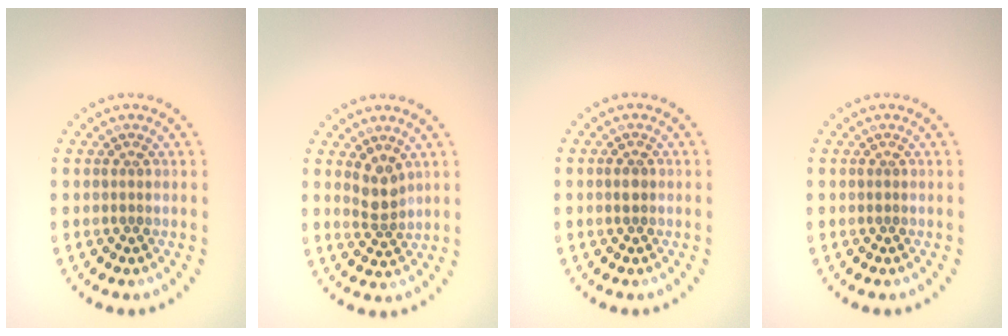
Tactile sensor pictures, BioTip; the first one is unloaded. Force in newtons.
{"total": 2.2, "press": 1.8, "slide": 1.3}
{"total": 1.1, "press": 1.1, "slide": 0.1}
{"total": 0.0}